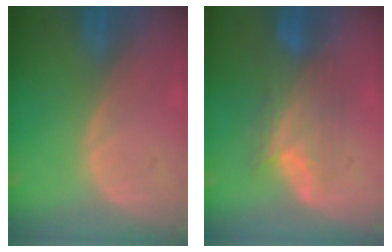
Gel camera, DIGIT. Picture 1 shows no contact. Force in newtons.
{"total": 7.6, "press": 7.3, "slide": 2.2}